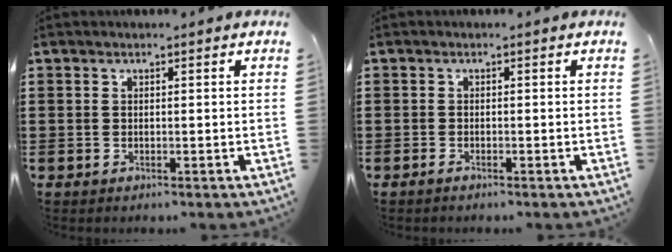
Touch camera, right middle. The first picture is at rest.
{"total": 0.7, "force": [-0.6, 0.0, 0.3], "torque": [-0.009, -0.006, -0.010]}